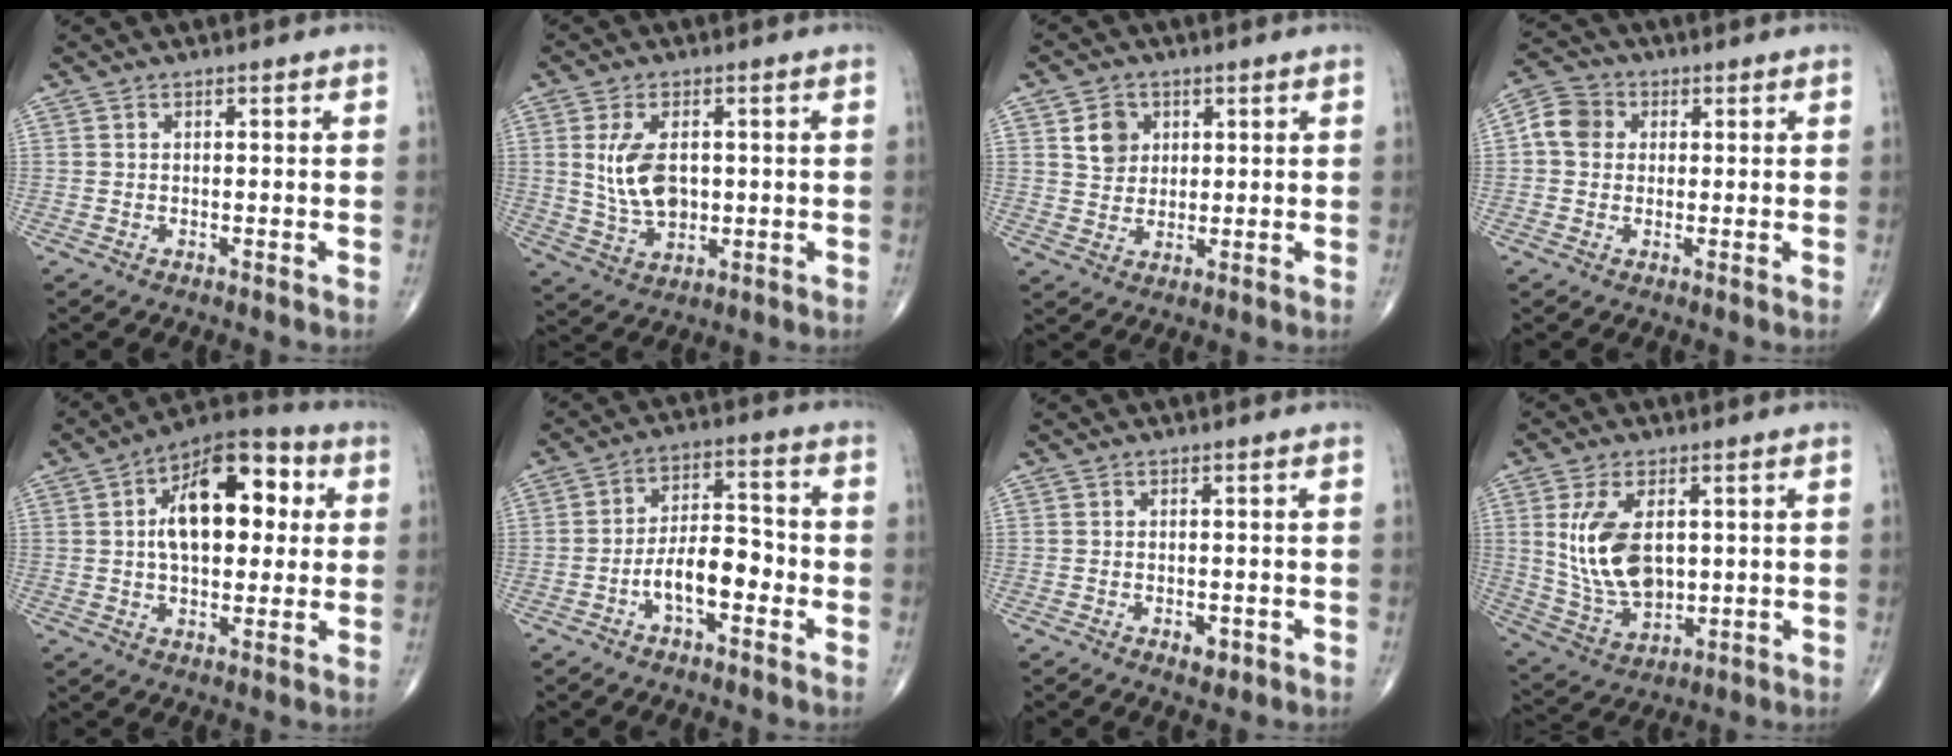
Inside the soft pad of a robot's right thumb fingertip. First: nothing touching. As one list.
[{"total": 8.8, "force": [1.1, 5.3, 7.0], "torque": [-0.125, -0.008, 0.031]}, {"total": 5.4, "force": [1.9, 4.5, 2.3], "torque": [-0.018, -0.009, 0.034]}, {"total": 6.0, "force": [0.8, 5.2, 2.9], "torque": [-0.042, 0.013, 0.004]}, {"total": 17.7, "force": [3.6, 9.6, 14.5], "torque": [-0.191, 0.020, 0.049]}, {"total": 9.1, "force": [-3.3, 4.3, 7.3], "torque": [-0.112, 0.039, -0.062]}, {"total": 2.4, "force": [-1.0, 1.4, 1.8], "torque": [-0.021, 0.000, -0.010]}, {"total": 12.9, "force": [2.1, 7.5, 10.3], "torque": [-0.190, -0.014, 0.054]}]